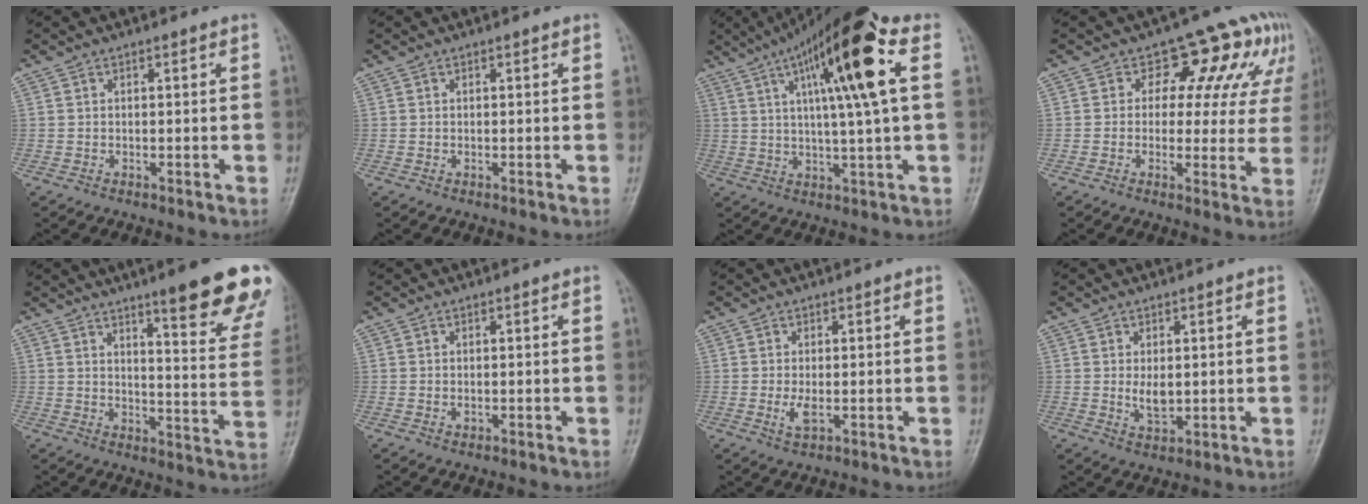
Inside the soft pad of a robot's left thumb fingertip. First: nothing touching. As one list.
[{"total": 0.0}, {"total": 17.2, "force": [5.3, 2.4, 16.1], "torque": [-0.278, 0.012, 0.078]}, {"total": 11.4, "force": [5.3, 7.6, 6.7], "torque": [-0.024, -0.012, 0.048]}, {"total": 19.8, "force": [13.0, 2.9, 14.6], "torque": [-0.157, -0.066, 0.168]}, {"total": 0.7, "force": [0.0, 0.5, 0.5], "torque": [-0.007, -0.001, 0.002]}, {"total": 2.4, "force": [-0.2, 1.1, 2.2], "torque": [-0.048, -0.007, -0.002]}, {"total": 3.5, "force": [0.5, 1.9, 2.8], "torque": [-0.043, -0.011, 0.015]}]